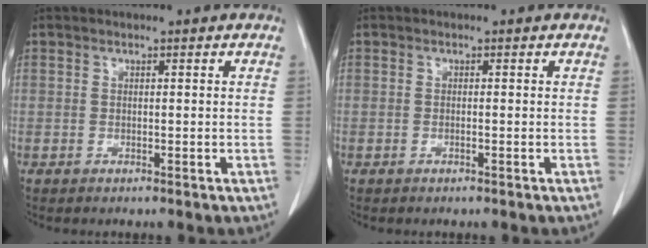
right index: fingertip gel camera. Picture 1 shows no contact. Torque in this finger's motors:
{"motor_torque": [-0.16, 0.12, -0.02, -0.01]}